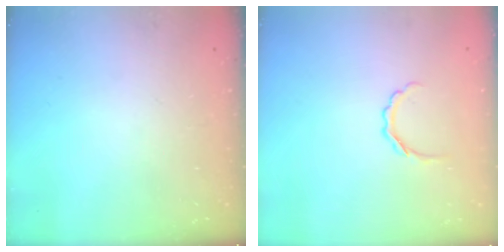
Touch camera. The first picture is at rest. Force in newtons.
{"total": 3.7, "press": 3.7, "slide": 0.7}